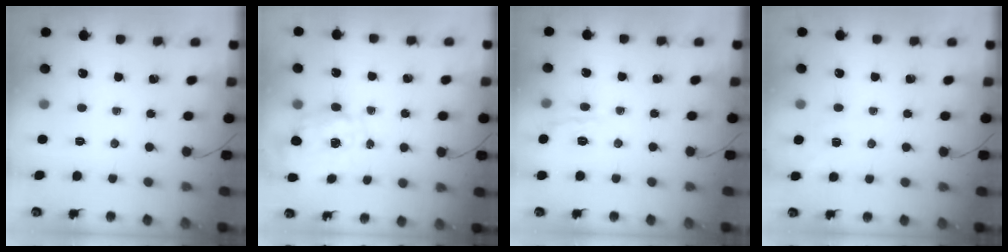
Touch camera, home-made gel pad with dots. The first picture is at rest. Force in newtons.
{"total": 2.8, "press": 2.6, "slide": 0.9}
{"total": 8.0, "press": 8.0, "slide": 0.9}
{"total": 6.6, "press": 6.4, "slide": 1.7}